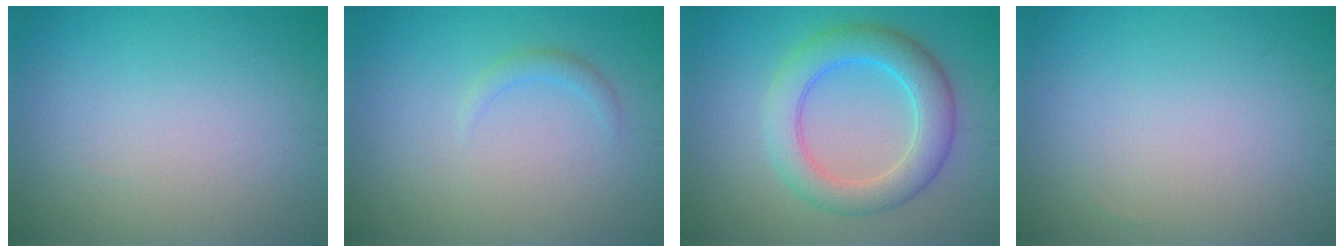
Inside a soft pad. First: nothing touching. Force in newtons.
{"total": 1.1, "press": 1.1, "slide": 0.1}
{"total": 5.6, "press": 5.6, "slide": 0.1}
{"total": 0.0}